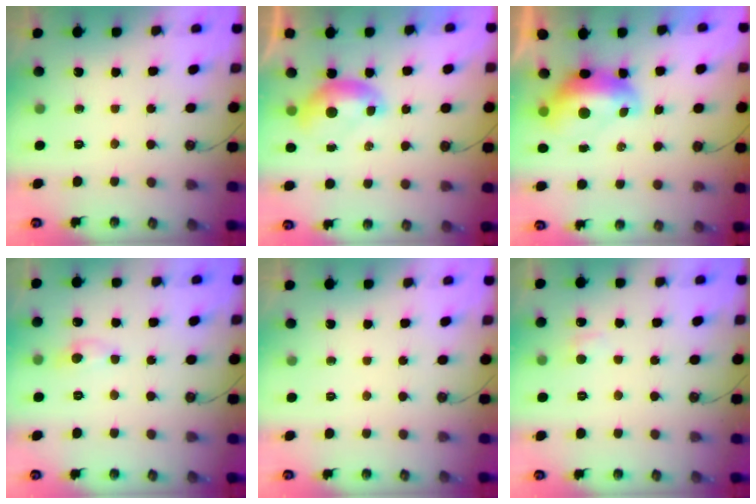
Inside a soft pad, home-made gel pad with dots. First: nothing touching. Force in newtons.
{"total": 0.0}
{"total": 2.8, "press": 2.7, "slide": 0.7}
{"total": 0.9, "press": 0.7, "slide": 0.5}
{"total": 0.0}
{"total": 1.1, "press": 0.9, "slide": 0.6}